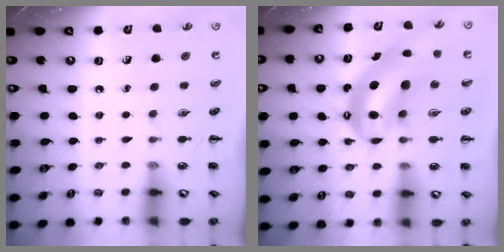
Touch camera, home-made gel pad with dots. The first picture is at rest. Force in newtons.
{"total": 9.7, "press": 9.4, "slide": 2.4}